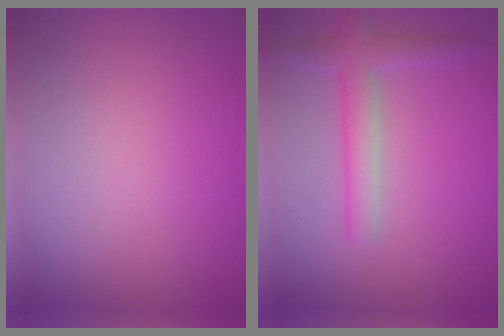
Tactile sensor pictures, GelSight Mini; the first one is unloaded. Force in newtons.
{"total": 2.8, "press": 2.8, "slide": 0.1}